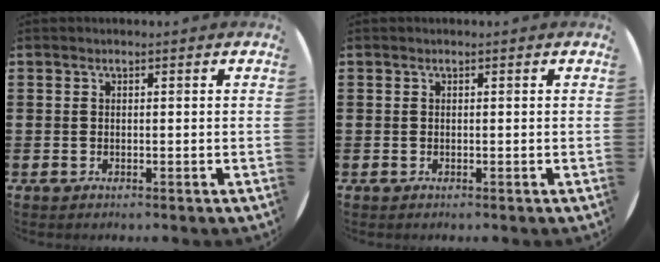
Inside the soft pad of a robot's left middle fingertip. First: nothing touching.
{"total": 0.0}